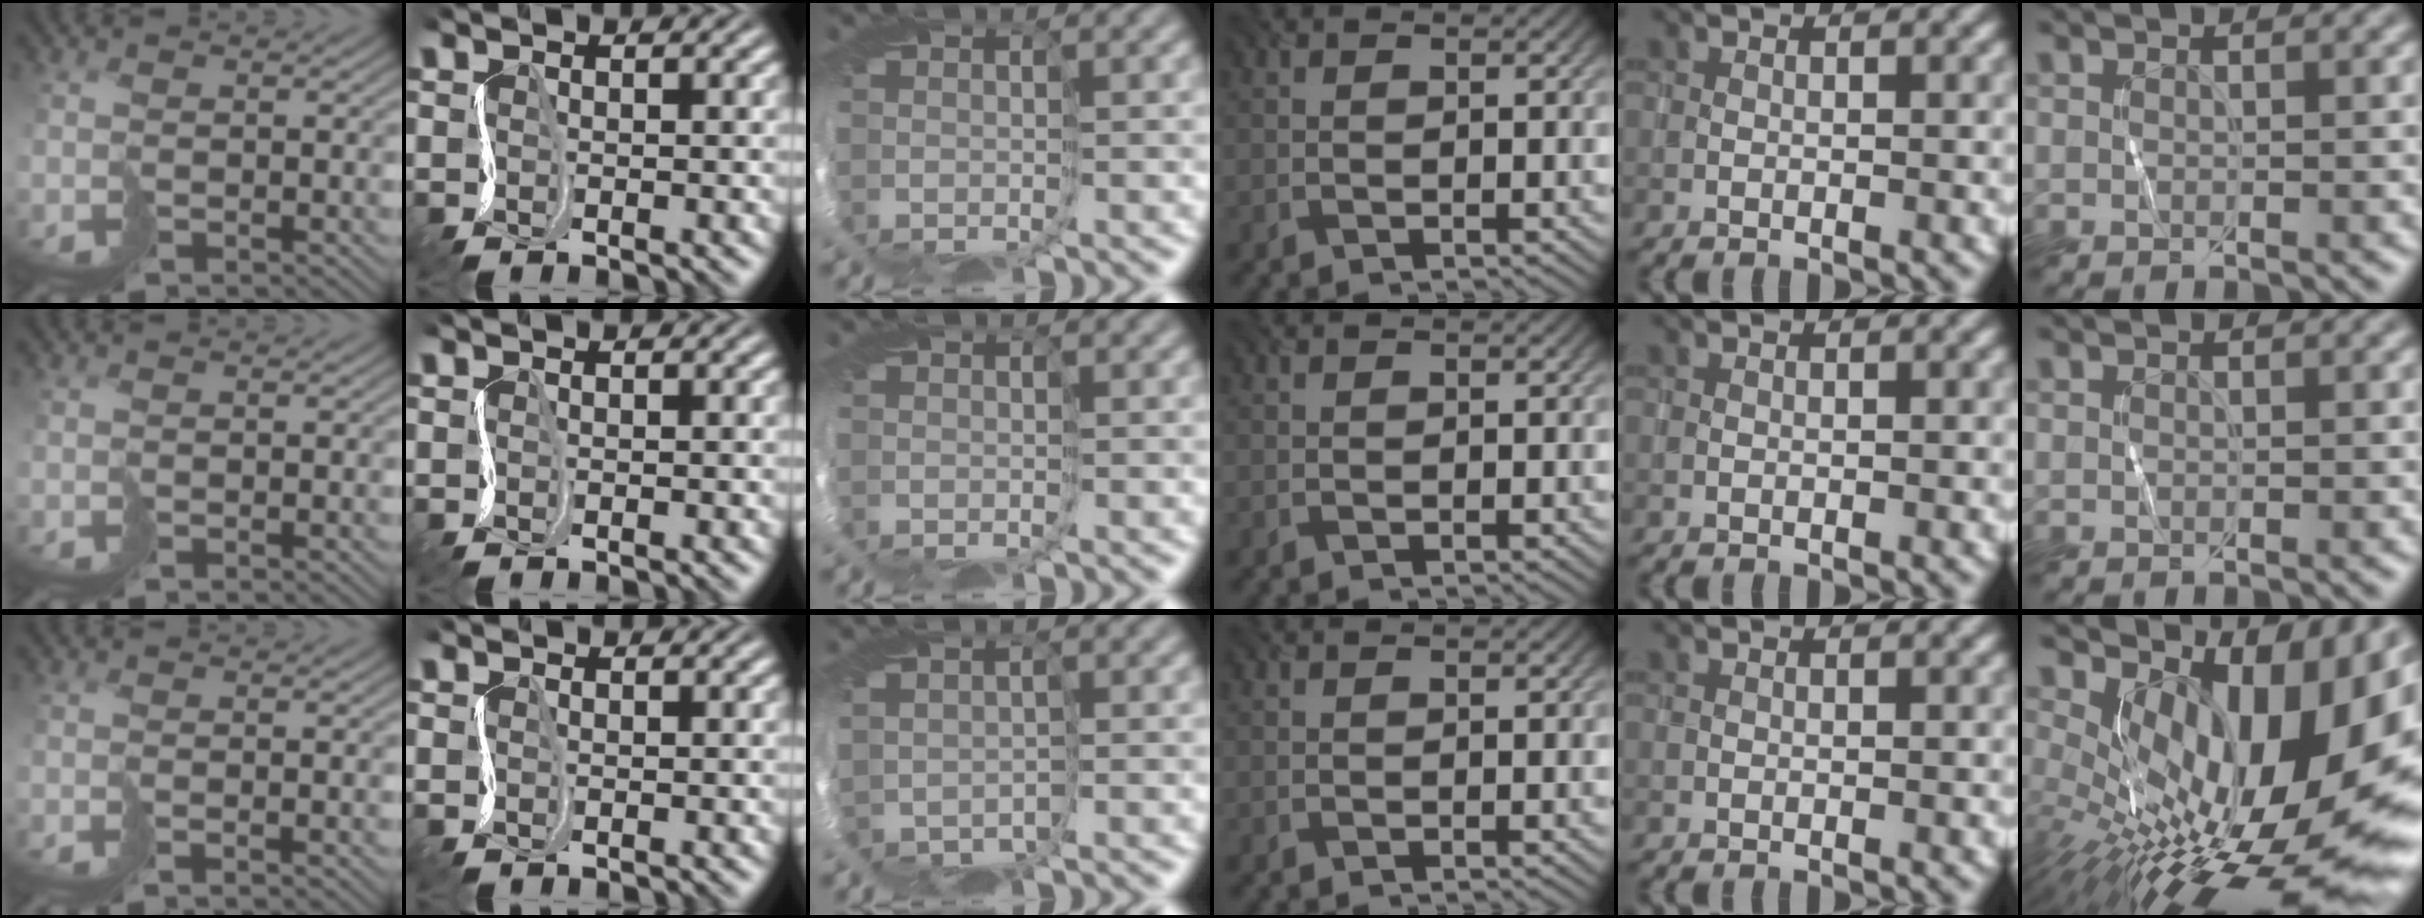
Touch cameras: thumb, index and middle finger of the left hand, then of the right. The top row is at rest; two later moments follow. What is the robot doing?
{"motion": "cut", "object": "wrapping paper"}